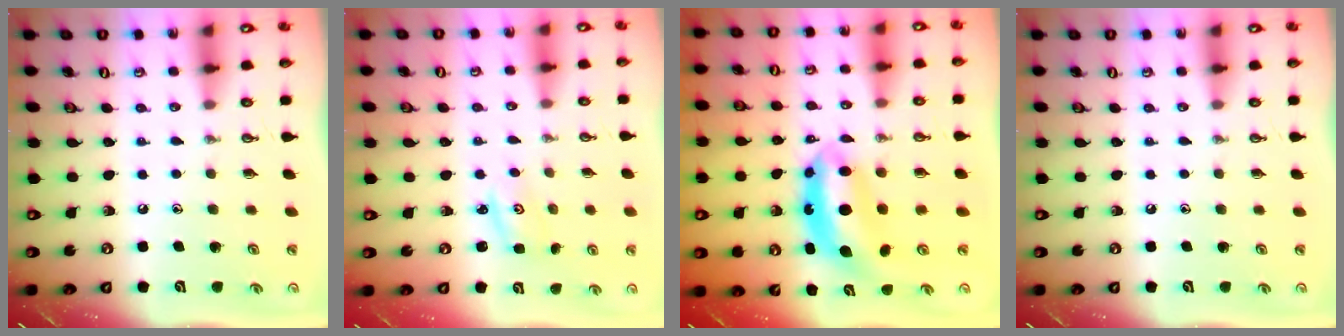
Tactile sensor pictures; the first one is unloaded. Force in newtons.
{"total": 1.6, "press": 1.5, "slide": 0.1}
{"total": 6.8, "press": 6.8, "slide": 0.6}
{"total": 0.0}